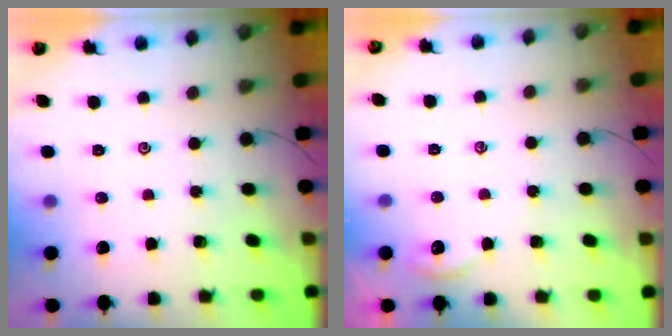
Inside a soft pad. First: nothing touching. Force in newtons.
{"total": 2.2, "press": 2.2, "slide": 0.2}